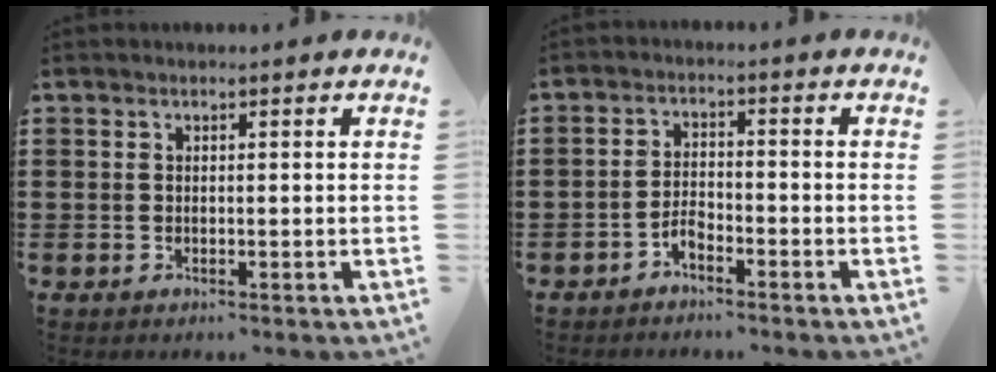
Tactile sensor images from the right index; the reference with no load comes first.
{"total": 2.5, "force": [-2.2, 0.8, 1.0], "torque": [-0.024, 0.007, -0.044]}